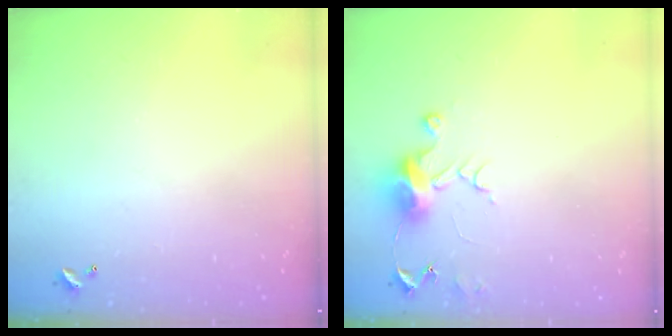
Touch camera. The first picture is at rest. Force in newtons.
{"total": 7.7, "press": 7.7, "slide": 0.4}